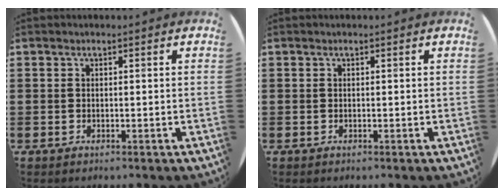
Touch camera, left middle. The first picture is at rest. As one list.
[{"total": 0.0}]